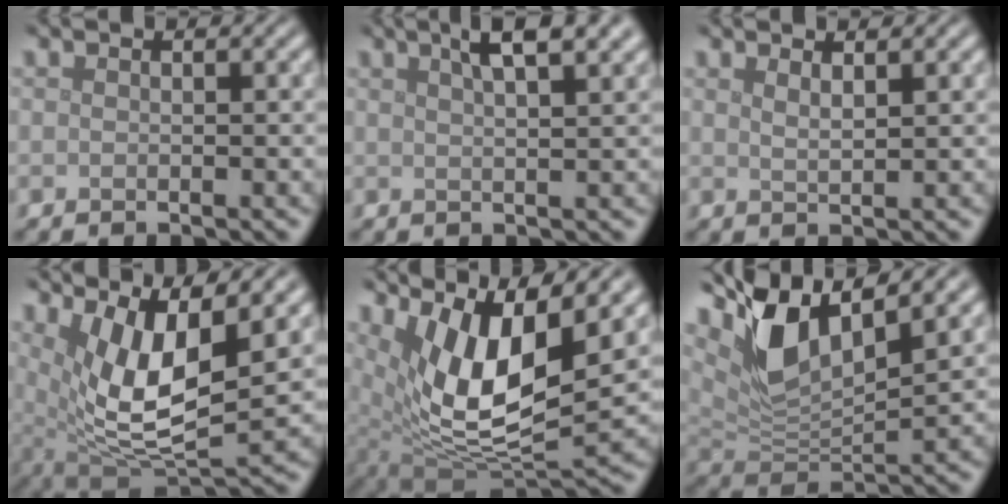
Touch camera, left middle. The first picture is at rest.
{"total": 5.5, "force": [3.4, 1.4, 4.0], "torque": [-0.038, 0.024, 0.029]}
{"total": 1.3, "force": [1.0, 0.3, 0.8], "torque": [-0.006, 0.001, 0.013]}
{"total": 8.4, "force": [3.2, 2.8, 7.3], "torque": [-0.142, -0.008, 0.064]}
{"total": 10.4, "force": [4.5, 3.8, 8.6], "torque": [-0.163, -0.007, 0.087]}
{"total": 7.2, "force": [4.1, 2.8, 5.3], "torque": [-0.109, 0.001, 0.074]}